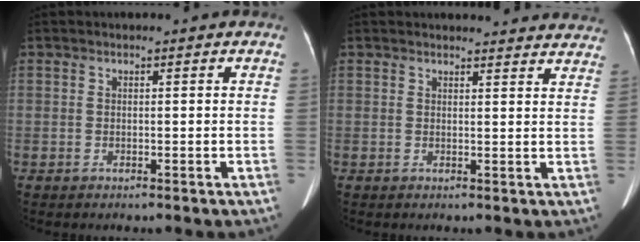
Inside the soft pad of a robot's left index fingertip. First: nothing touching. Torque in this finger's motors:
{"motor_torque": [0.85, -1.29, 0.16, 0.00]}